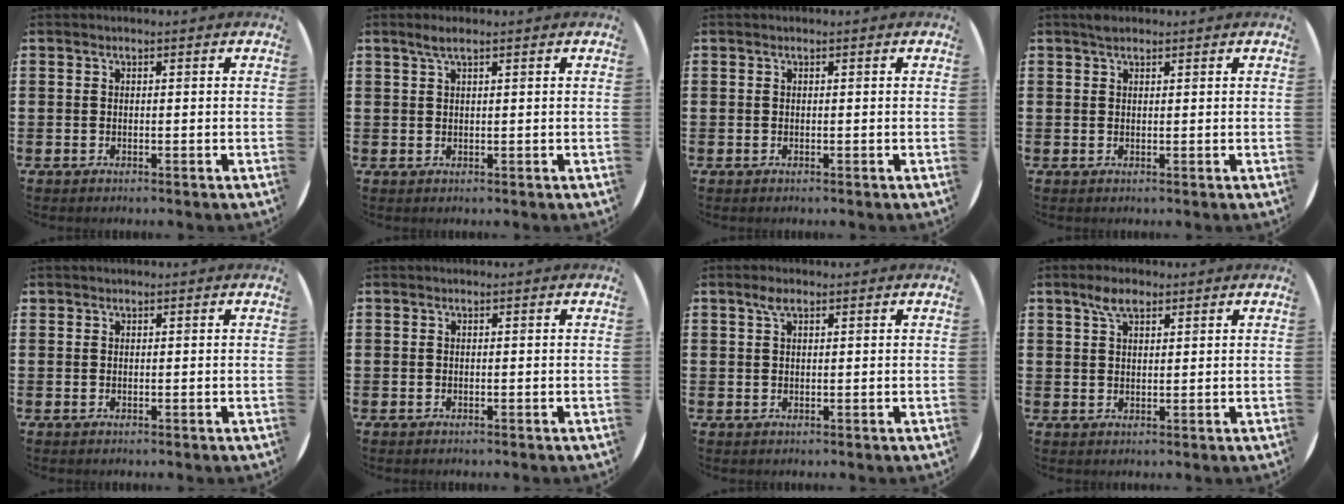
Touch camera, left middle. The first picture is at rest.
{"total": 1.9, "force": [1.3, 0.1, 1.4], "torque": [-0.029, 0.003, 0.021]}
{"total": 0.0}
{"total": 1.1, "force": [1.0, 0.4, 0.4], "torque": [-0.001, 0.000, 0.016]}
{"total": 0.0}
{"total": 0.0}
{"total": 2.0, "force": [1.2, 0.8, 1.4], "torque": [-0.030, 0.005, 0.020]}
{"total": 3.8, "force": [2.7, 1.6, 2.1], "torque": [-0.039, 0.005, 0.046]}